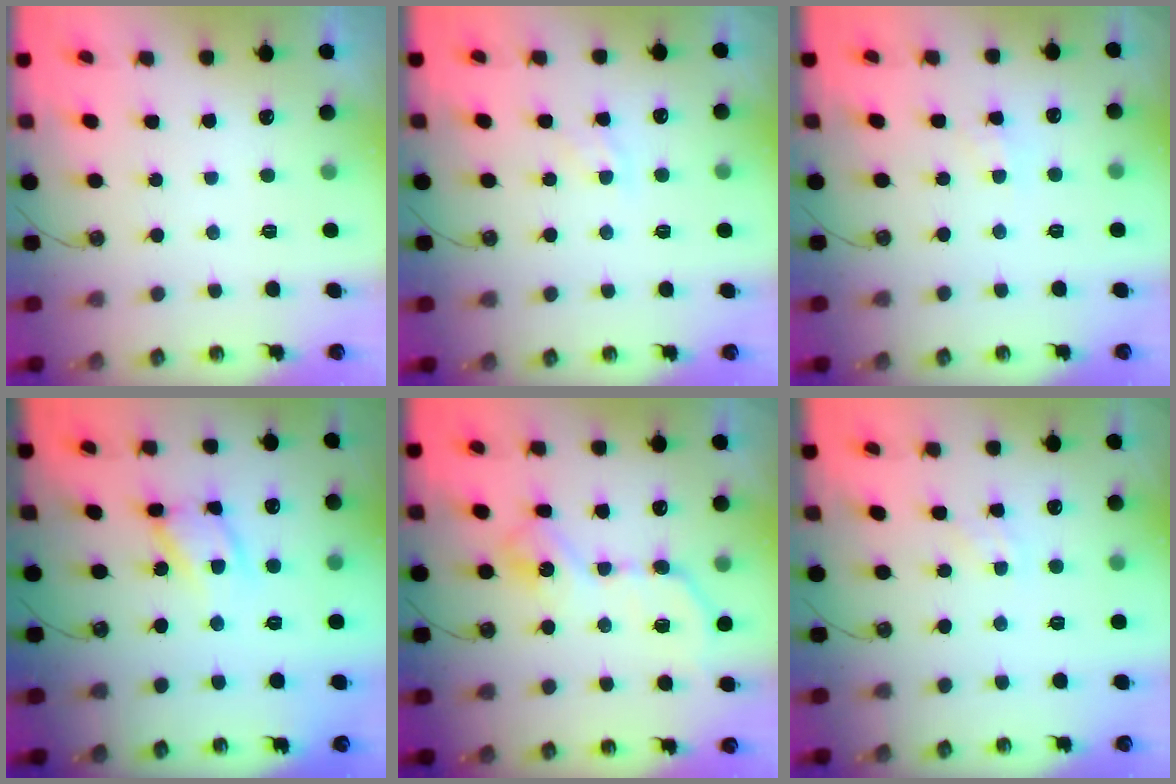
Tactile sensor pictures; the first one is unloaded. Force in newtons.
{"total": 5.3, "press": 5.3, "slide": 0.7}
{"total": 2.1, "press": 2.1, "slide": 0.3}
{"total": 12.7, "press": 12.6, "slide": 1.0}
{"total": 11.8, "press": 11.8, "slide": 0.2}
{"total": 1.1, "press": 1.1, "slide": 0.2}